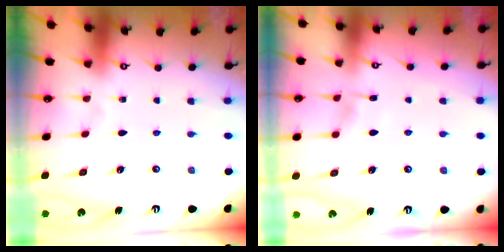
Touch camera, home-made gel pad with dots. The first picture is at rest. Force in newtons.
{"total": 4.0, "press": 3.9, "slide": 0.5}